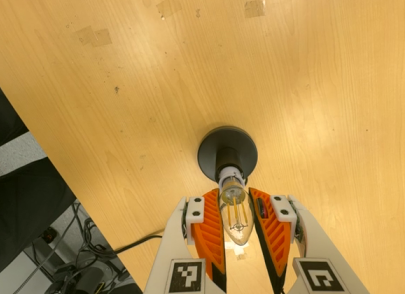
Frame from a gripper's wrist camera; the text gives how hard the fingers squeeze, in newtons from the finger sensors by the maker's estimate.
{"total": 11.6, "left": 10.8, "right": 12.4}